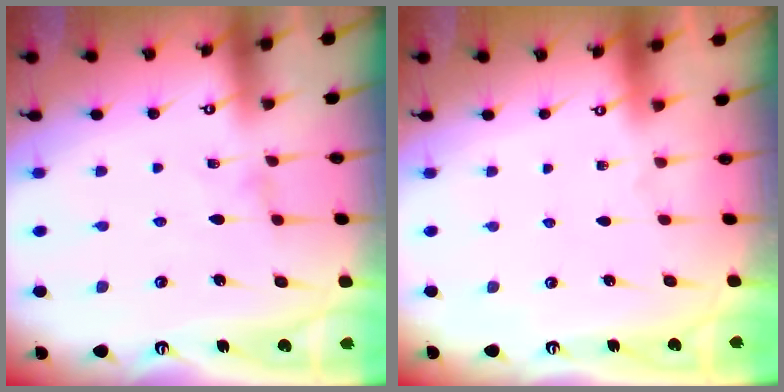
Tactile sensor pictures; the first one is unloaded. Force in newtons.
{"total": 0.0}